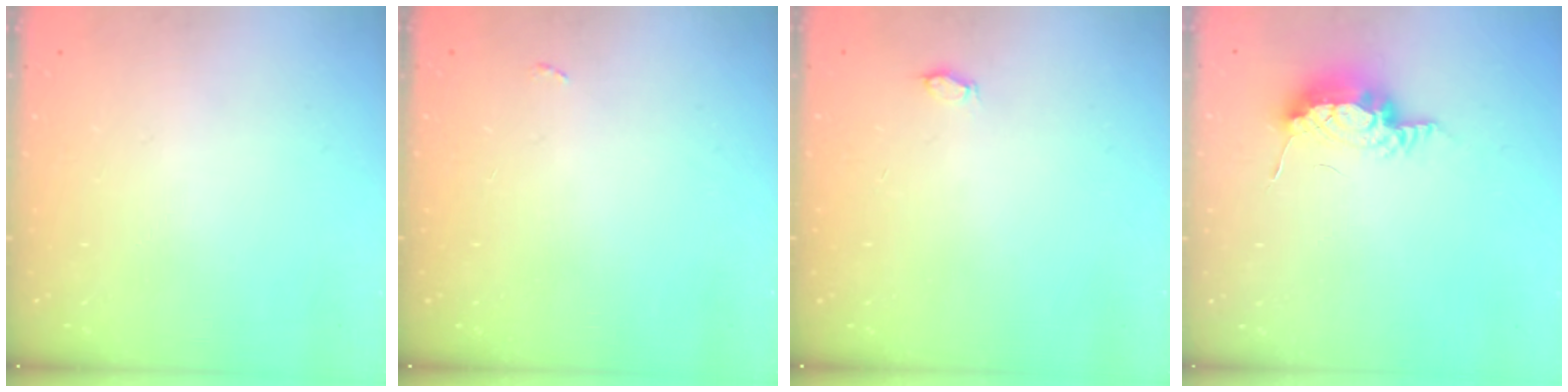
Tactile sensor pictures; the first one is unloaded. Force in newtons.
{"total": 2.2, "press": 2.2, "slide": 0.3}
{"total": 2.9, "press": 2.7, "slide": 1.2}
{"total": 8.4, "press": 8.2, "slide": 1.6}